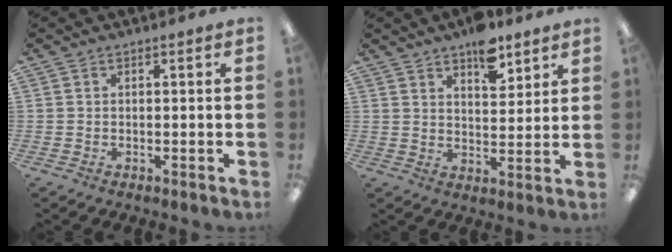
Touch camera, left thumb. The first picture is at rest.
{"total": 8.3, "force": [6.2, 3.8, 4.1], "torque": [-0.043, -0.037, 0.103]}